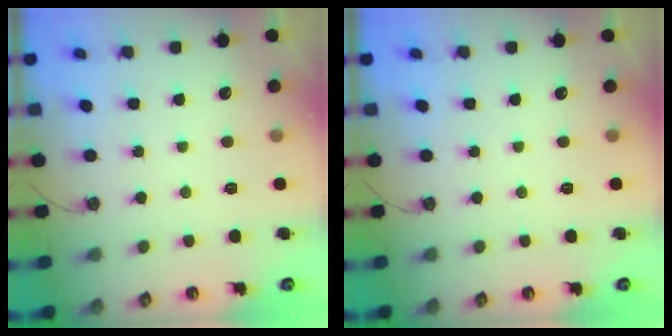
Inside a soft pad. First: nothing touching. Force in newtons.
{"total": 0.0}